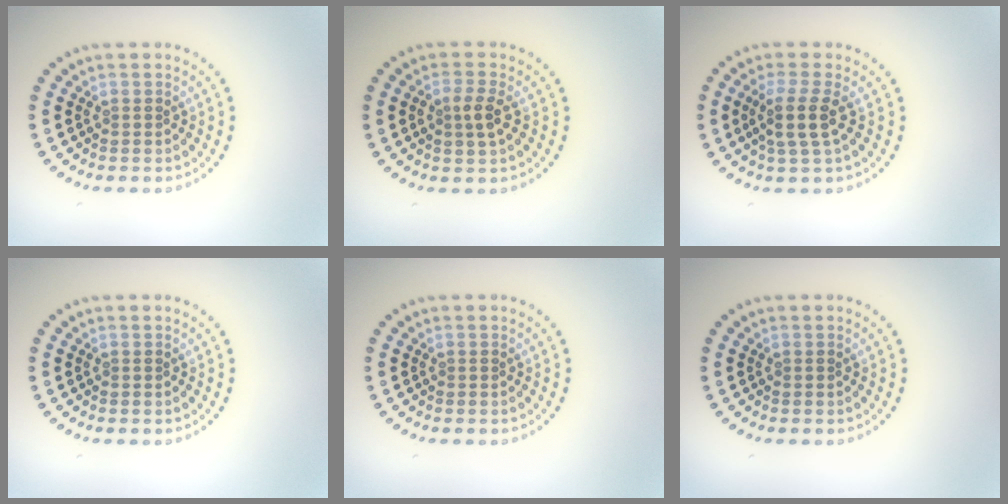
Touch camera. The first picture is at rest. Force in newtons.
{"total": 2.1, "press": 2.1, "slide": 0.4}
{"total": 2.9, "press": 2.4, "slide": 1.6}
{"total": 0.0}
{"total": 0.0}
{"total": 0.0}